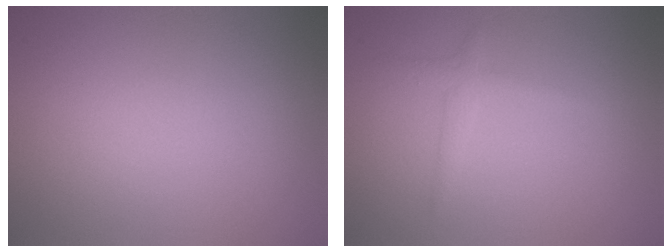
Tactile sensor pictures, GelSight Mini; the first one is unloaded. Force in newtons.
{"total": 1.3, "press": 1.3, "slide": 0.1}